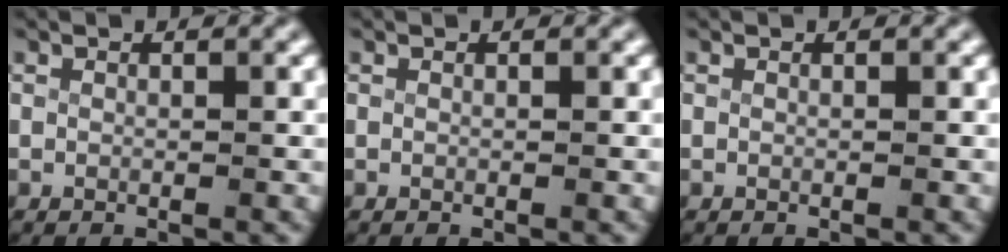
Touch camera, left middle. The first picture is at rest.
{"total": 0.0}
{"total": 0.0}